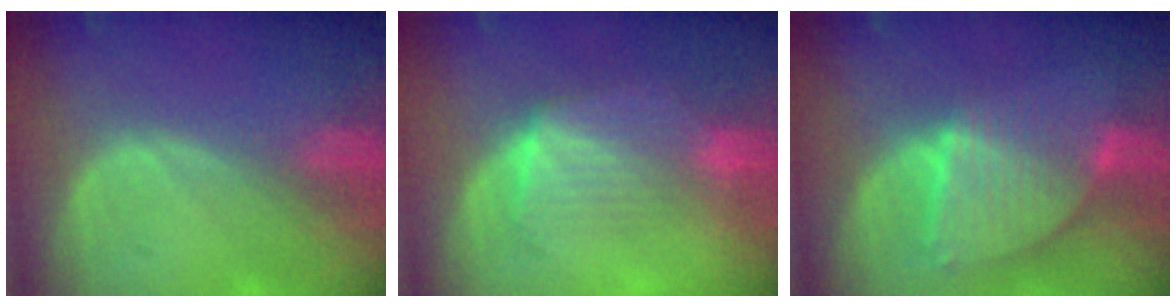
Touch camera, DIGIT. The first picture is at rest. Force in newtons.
{"total": 7.3, "press": 6.9, "slide": 2.6}
{"total": 8.6, "press": 7.4, "slide": 4.3}